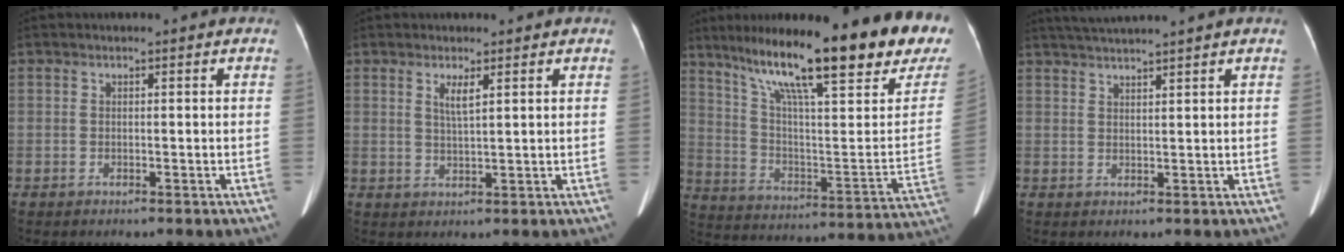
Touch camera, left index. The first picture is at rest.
{"total": 2.4, "force": [1.3, 0.2, 2.1], "torque": [-0.044, -0.001, 0.025]}
{"total": 29.6, "force": [21.5, 3.2, 20.0], "torque": [-0.300, -0.031, 0.304]}
{"total": 5.7, "force": [5.0, -1.4, 2.4], "torque": [-0.038, 0.023, 0.085]}